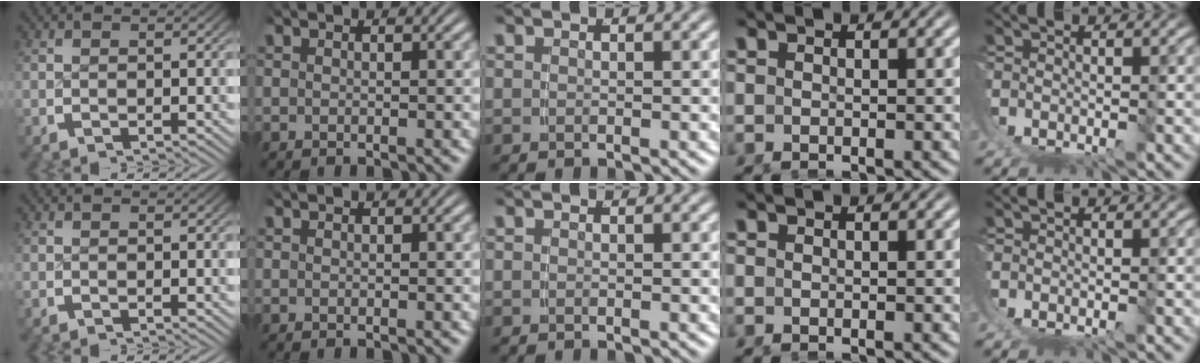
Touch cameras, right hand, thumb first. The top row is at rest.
{}